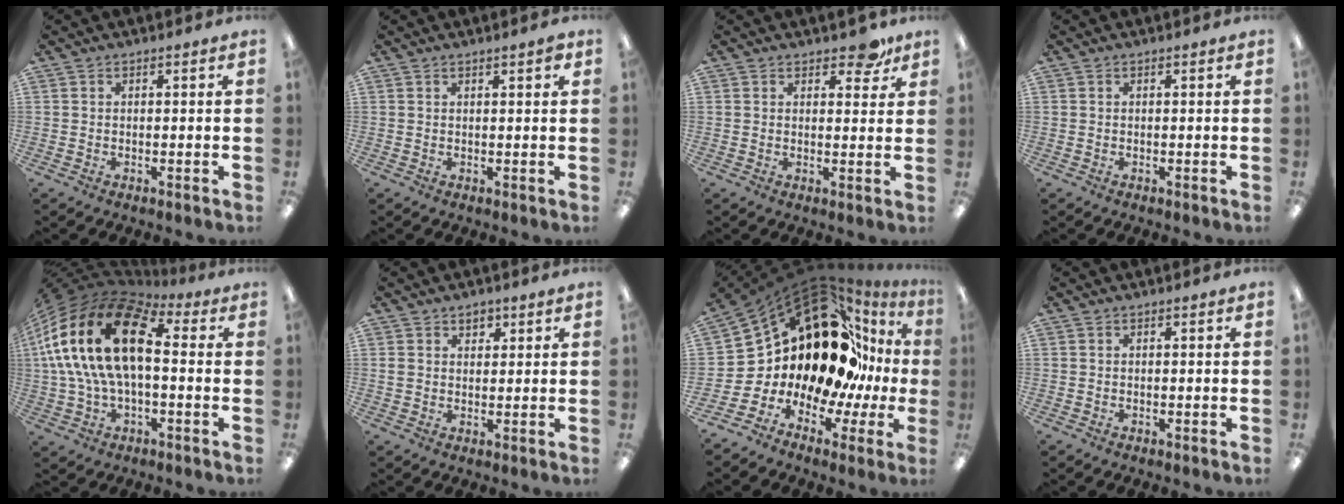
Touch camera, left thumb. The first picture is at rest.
{"total": 1.7, "force": [1.3, 0.2, 1.1], "torque": [-0.015, -0.003, 0.020]}
{"total": 5.6, "force": [3.9, 2.7, 3.0], "torque": [-0.019, -0.018, 0.062]}
{"total": 0.0}
{"total": 21.7, "force": [4.4, 11.1, 18.2], "torque": [-0.385, -0.005, 0.073]}
{"total": 3.3, "force": [1.8, 2.5, 0.9], "torque": [-0.008, -0.002, 0.030]}
{"total": 22.9, "force": [8.0, 14.7, 15.7], "torque": [-0.269, -0.089, 0.165]}
{"total": 0.0}